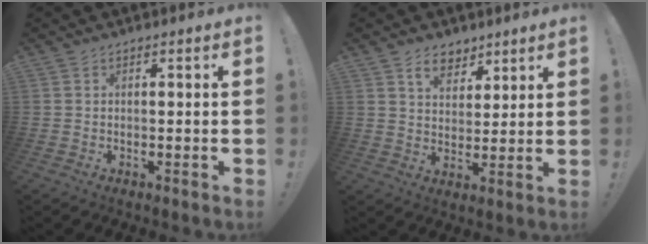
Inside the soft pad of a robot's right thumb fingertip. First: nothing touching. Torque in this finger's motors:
{"motor_torque": [0.11, 1.23, 0.59, 0.22, 0.09]}